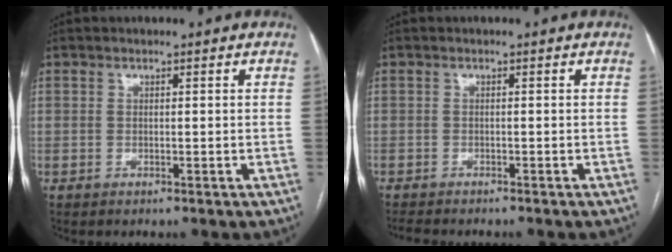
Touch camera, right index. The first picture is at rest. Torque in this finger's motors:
{"motor_torque": [-0.58, -0.25, -0.48, -0.12]}